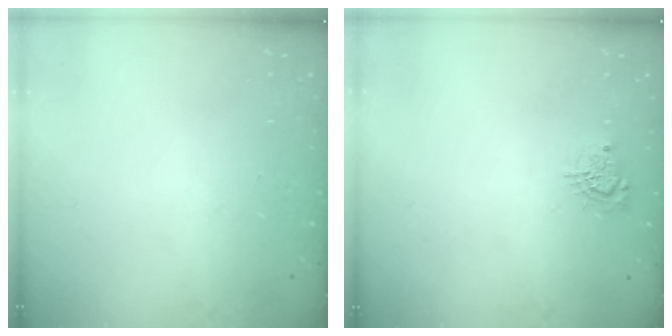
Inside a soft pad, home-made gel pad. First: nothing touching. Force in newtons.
{"total": 4.9, "press": 4.9, "slide": 0.4}